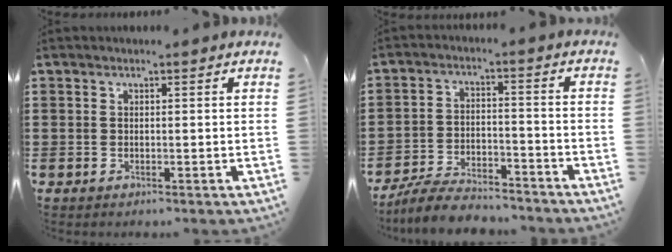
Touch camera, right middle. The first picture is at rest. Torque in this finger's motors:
{"motor_torque": [1.26, -0.88, 0.15, 0.06]}